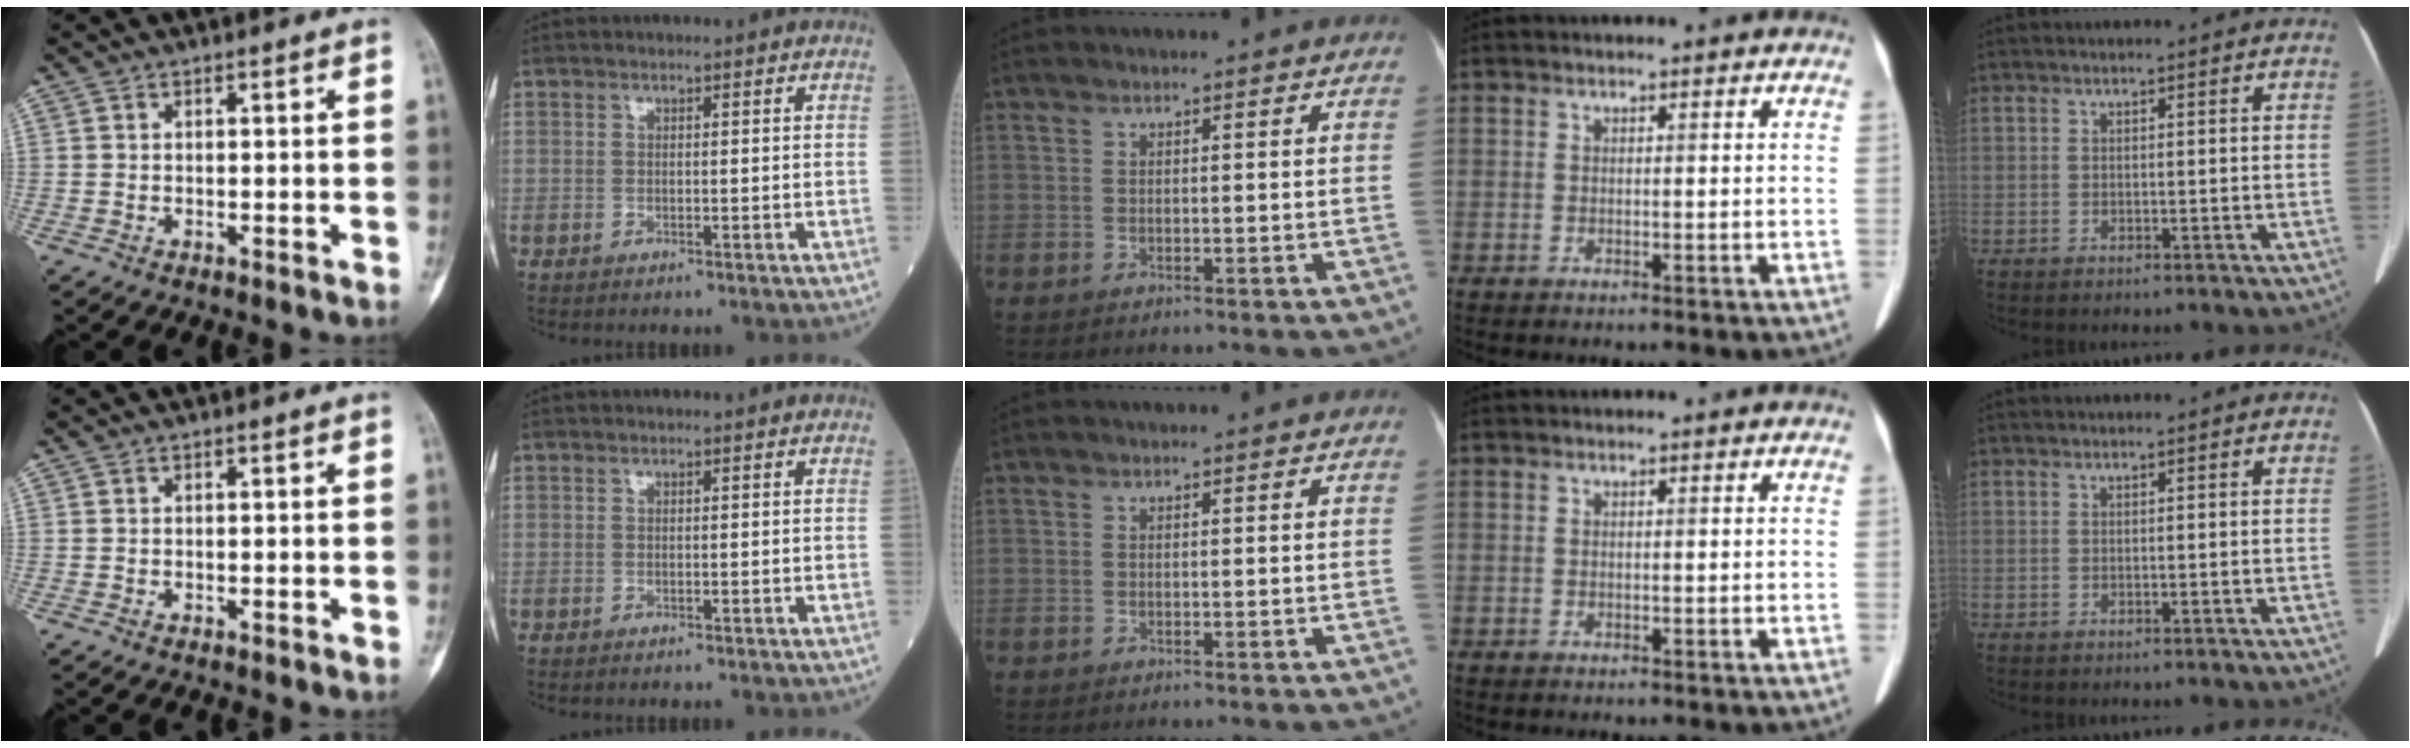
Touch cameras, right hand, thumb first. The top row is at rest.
{}